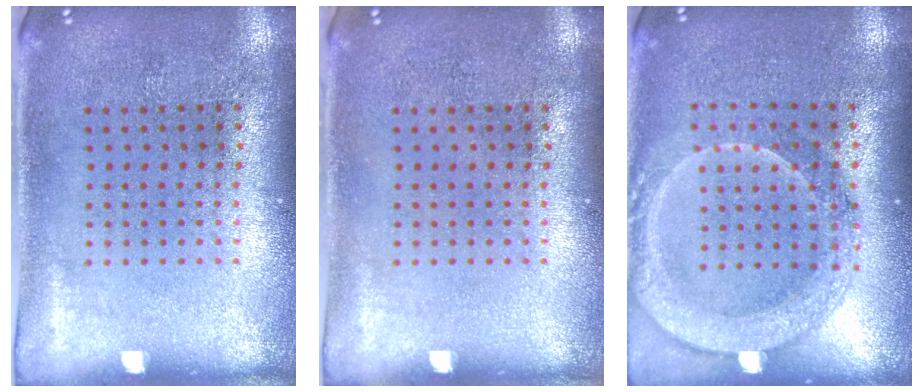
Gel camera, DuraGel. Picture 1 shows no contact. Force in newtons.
{"total": 0.0}
{"total": 2.0, "press": 1.8, "slide": 0.7}